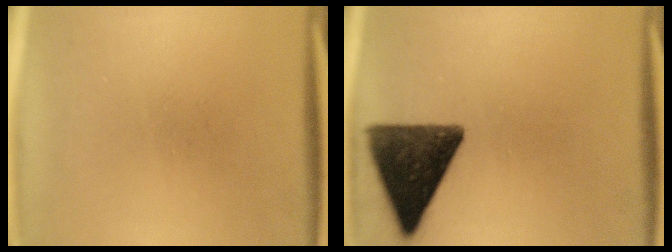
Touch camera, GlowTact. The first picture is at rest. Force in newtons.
{"total": 13.2}